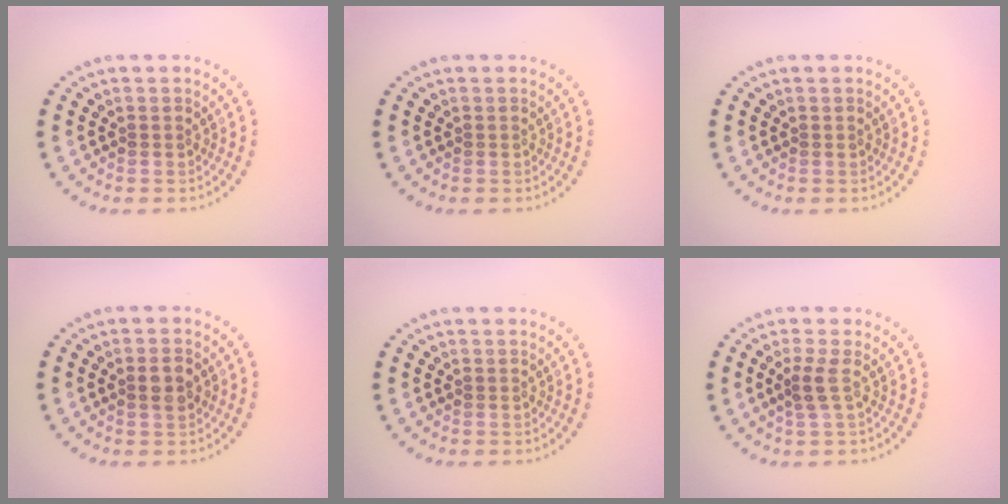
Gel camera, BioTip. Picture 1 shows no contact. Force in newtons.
{"total": 0.0}
{"total": 0.0}
{"total": 1.8, "press": 1.7, "slide": 0.4}
{"total": 0.0}
{"total": 1.6, "press": 1.1, "slide": 1.2}